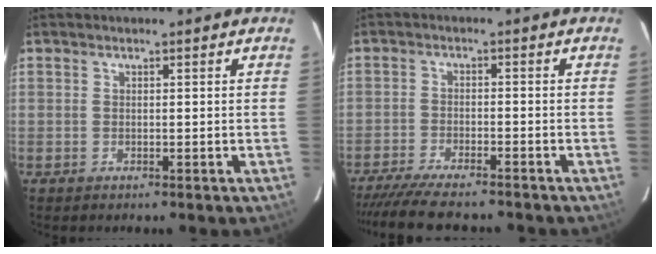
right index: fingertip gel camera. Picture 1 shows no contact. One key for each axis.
{"total": 12.2, "fx": -10.8, "fy": 1.7, "fz": 5.4, "tx": -0.121, "ty": -0.027, "tz": -0.178}